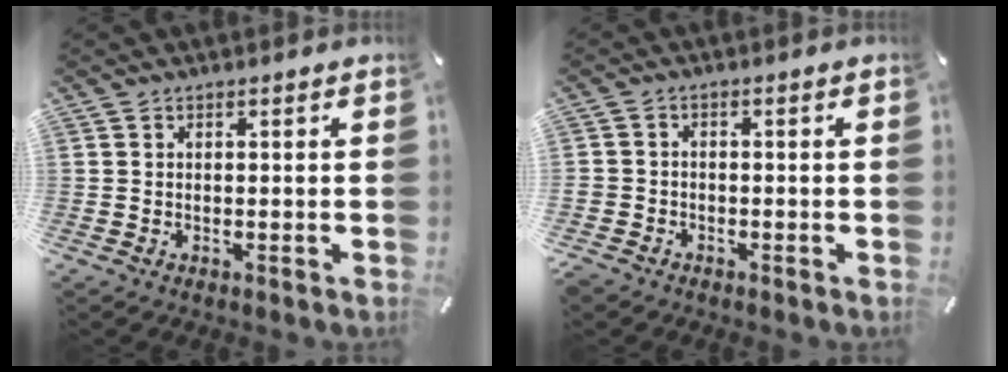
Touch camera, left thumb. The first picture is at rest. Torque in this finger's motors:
{"motor_torque": [0.31, 1.29, 0.04, 0.02, 0.06]}